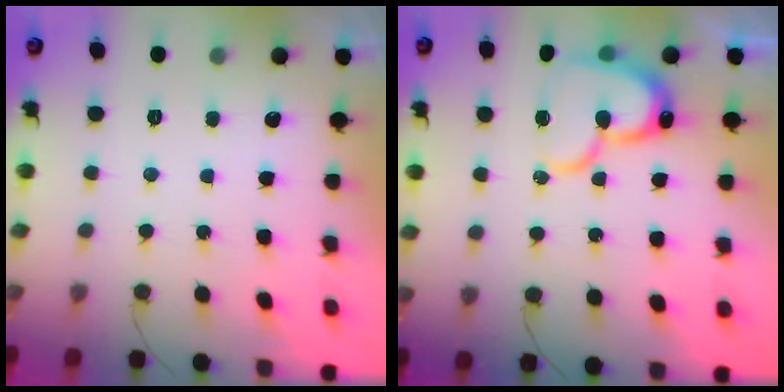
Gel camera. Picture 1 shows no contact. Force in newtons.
{"total": 16.3, "press": 16.3, "slide": 1.2}